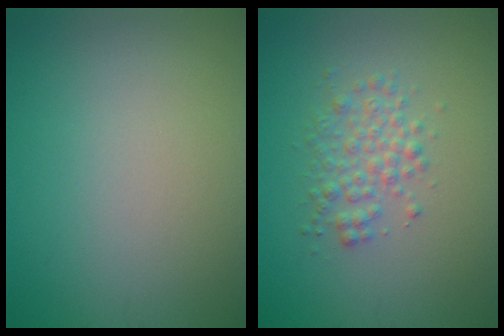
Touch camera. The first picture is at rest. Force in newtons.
{"total": 2.6, "press": 2.6, "slide": 0.0}